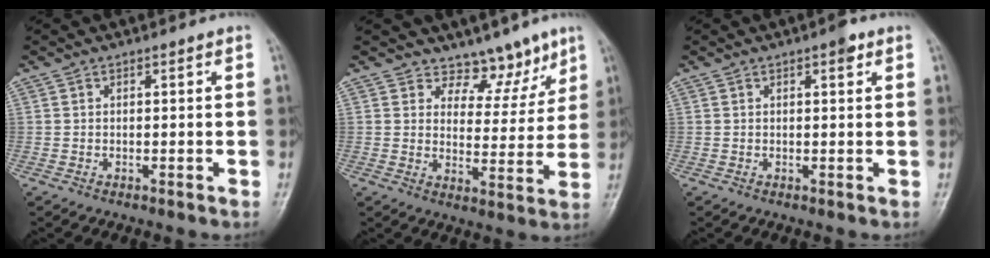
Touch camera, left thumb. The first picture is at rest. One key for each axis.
{"total": 7.7, "fx": 6.1, "fy": 4.2, "fz": 2.3, "tx": 0.012, "ty": -0.044, "tz": 0.094}
{"total": 2.0, "fx": 1.1, "fy": 0.7, "fz": 1.5, "tx": -0.017, "ty": -0.001, "tz": 0.012}